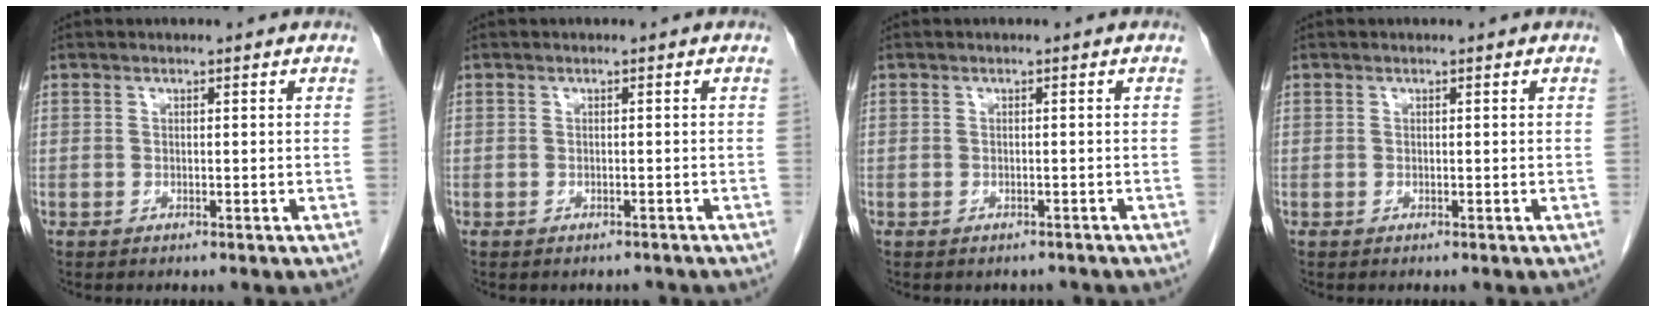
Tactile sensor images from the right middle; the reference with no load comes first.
{"total": 1.5, "force": [-1.3, 0.6, 0.0], "torque": [-0.003, 0.000, -0.020]}
{"total": 1.7, "force": [-1.5, 0.8, 0.1], "torque": [-0.003, 0.001, -0.021]}
{"total": 0.0}